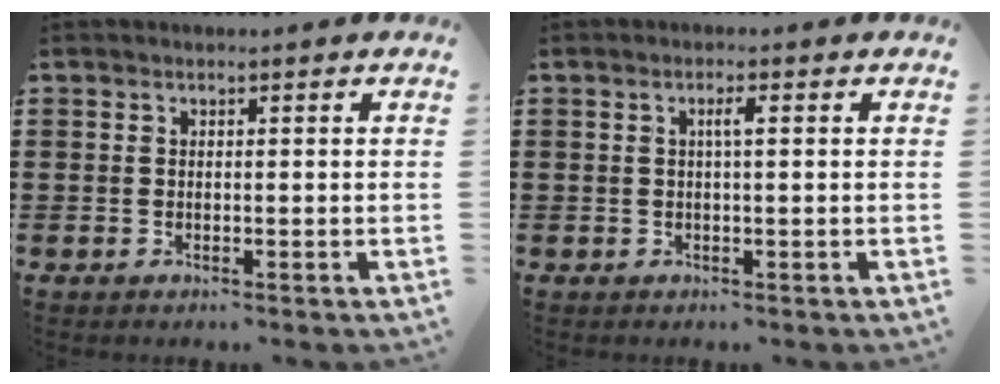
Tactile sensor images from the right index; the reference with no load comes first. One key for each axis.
{"total": 1.7, "fx": 0.3, "fy": 0.0, "fz": 1.7, "tx": -0.033, "ty": 0.001, "tz": 0.003}